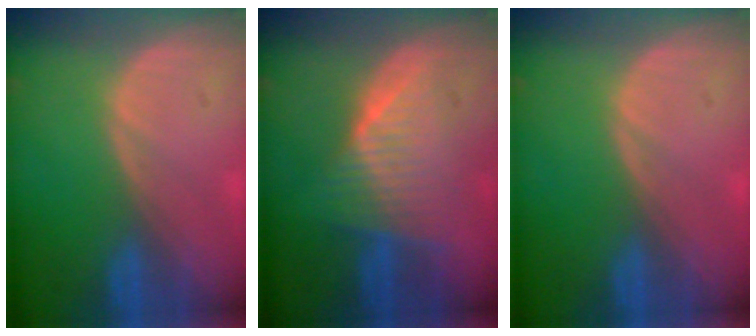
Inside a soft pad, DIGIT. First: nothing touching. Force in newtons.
{"total": 7.5, "press": 6.7, "slide": 3.3}
{"total": 0.0}